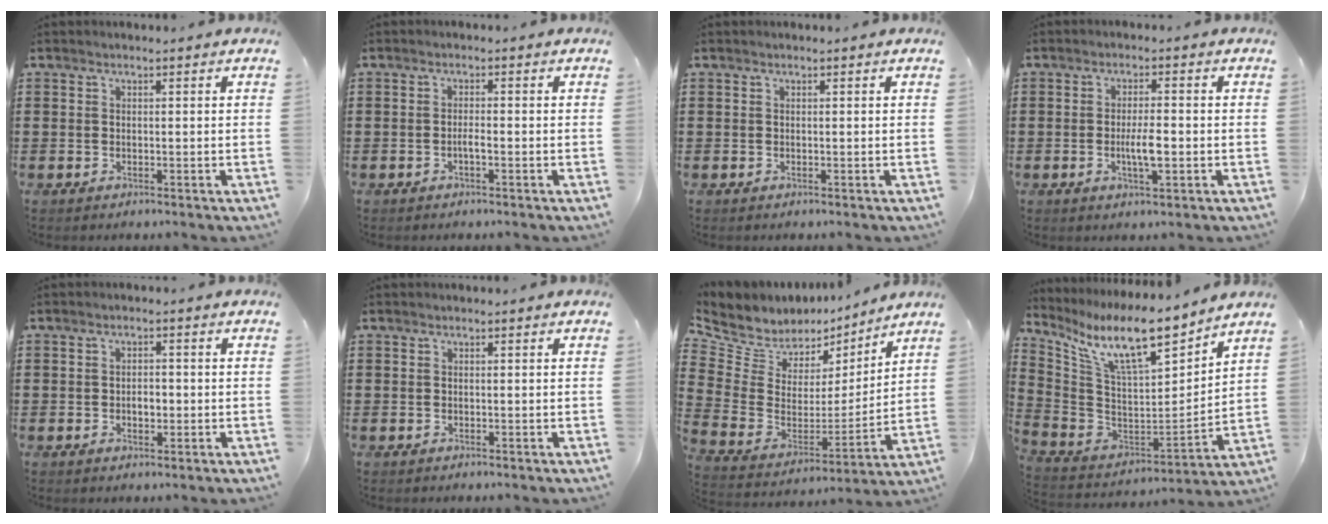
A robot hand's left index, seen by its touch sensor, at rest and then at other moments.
{"total": 1.3, "force": [-0.5, 0.2, 1.2], "torque": [-0.021, -0.001, -0.009]}
{"total": 0.0}
{"total": 4.2, "force": [-0.6, 1.1, 4.0], "torque": [-0.077, 0.001, -0.015]}
{"total": 2.1, "force": [-0.3, 1.2, 1.7], "torque": [-0.034, 0.004, -0.008]}
{"total": 0.0}
{"total": 6.9, "force": [5.2, 4.3, 0.8], "torque": [-0.060, -0.044, 0.096]}
{"total": 12.8, "force": [9.7, 2.3, 8.0], "torque": [-0.181, -0.057, 0.167]}